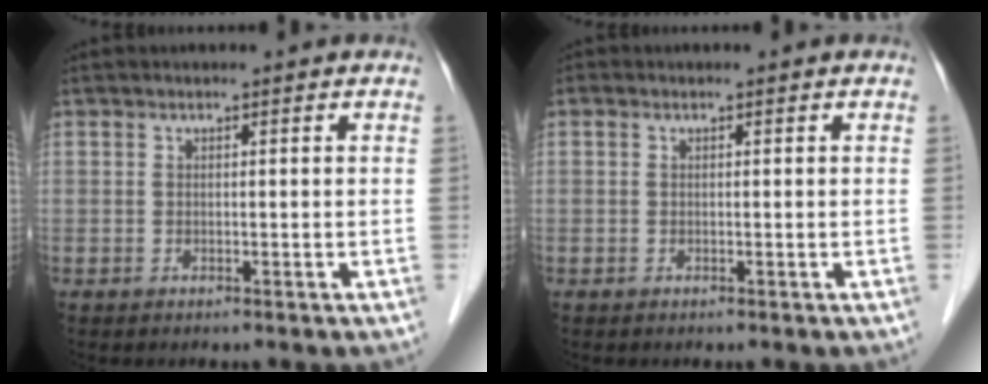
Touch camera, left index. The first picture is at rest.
{"total": 0.0}